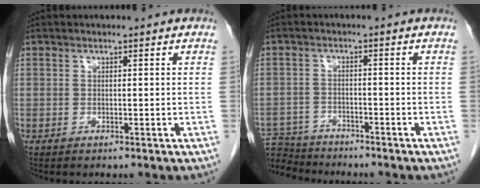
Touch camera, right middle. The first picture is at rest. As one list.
[{"total": 8.4, "force": [-8.0, 2.2, 1.0], "torque": [-0.023, 0.002, -0.139]}]